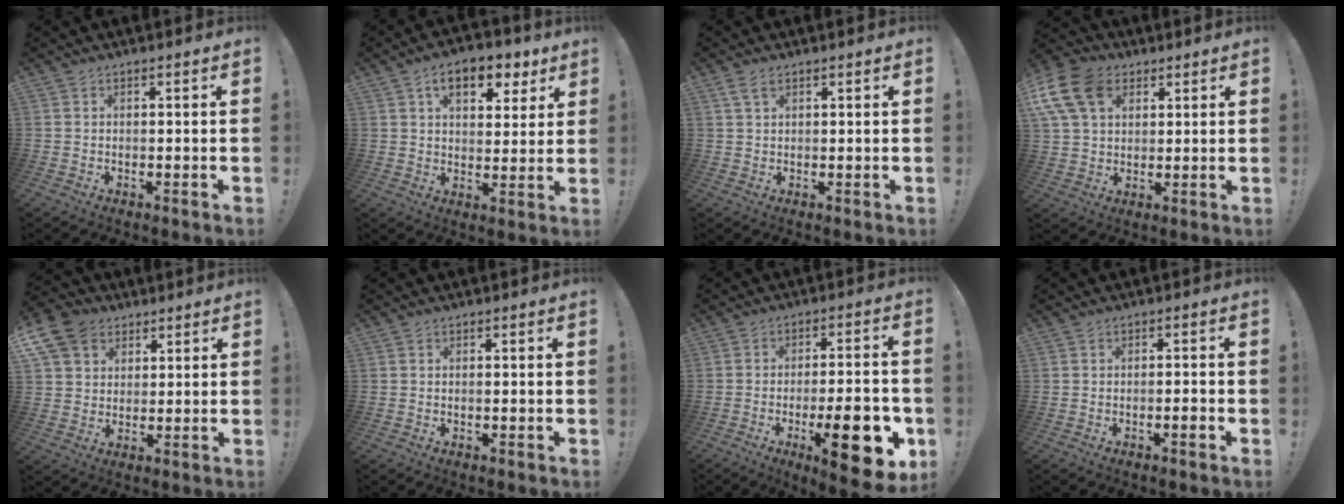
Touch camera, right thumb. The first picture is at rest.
{"total": 11.4, "force": [6.0, 6.3, 7.4], "torque": [-0.104, -0.023, 0.104]}
{"total": 3.1, "force": [1.8, 1.4, 2.1], "torque": [-0.044, 0.002, 0.033]}
{"total": 14.8, "force": [5.7, 10.3, 8.9], "torque": [-0.184, -0.023, 0.111]}
{"total": 10.7, "force": [5.2, 8.2, 4.5], "torque": [-0.084, -0.029, 0.107]}
{"total": 0.7, "force": [-0.4, -0.1, 0.5], "torque": [-0.008, -0.002, -0.008]}
{"total": 18.7, "force": [-7.2, 5.3, 16.4], "torque": [-0.215, 0.029, -0.097]}
{"total": 2.8, "force": [-1.3, 0.5, 2.5], "torque": [-0.034, 0.002, -0.022]}